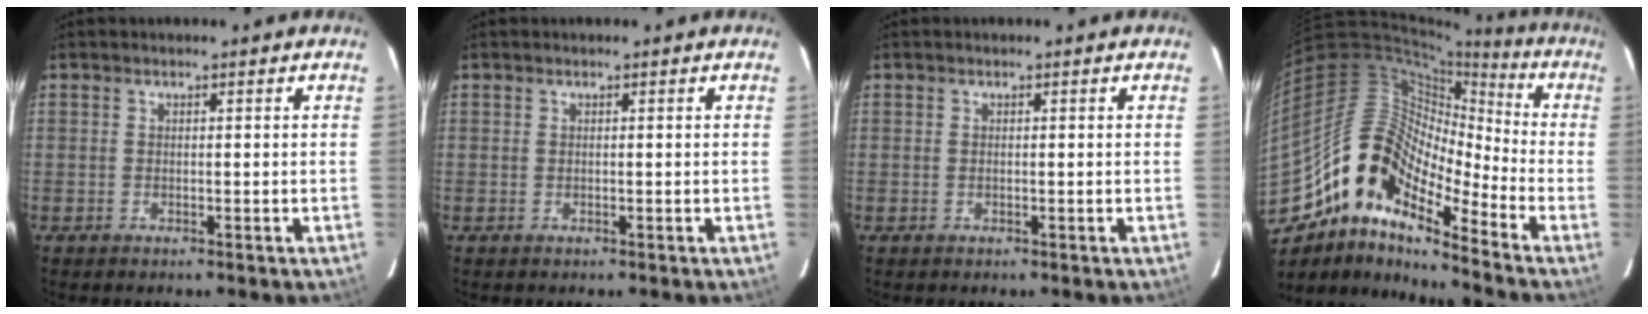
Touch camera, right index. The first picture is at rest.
{"total": 0.0}
{"total": 0.0}
{"total": 15.9, "force": [-10.8, 5.9, 10.0], "torque": [-0.155, 0.004, -0.223]}